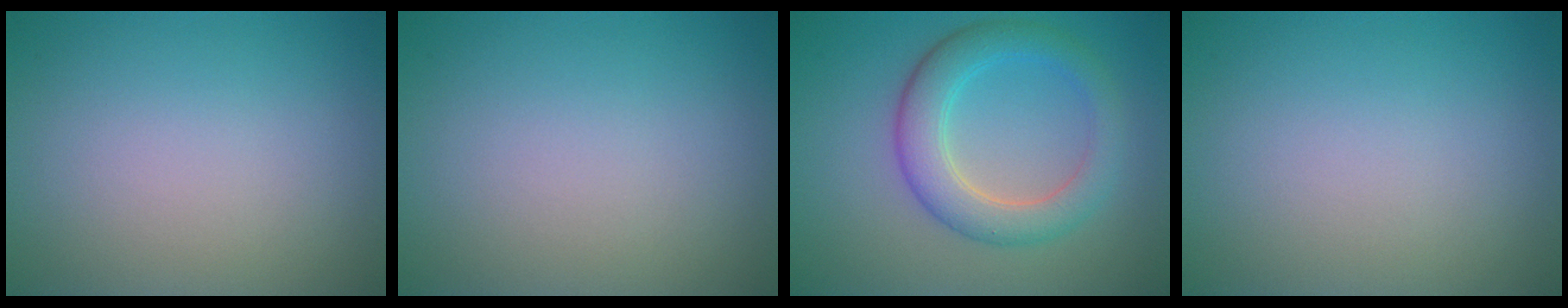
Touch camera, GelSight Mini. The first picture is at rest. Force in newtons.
{"total": 0.0}
{"total": 4.8, "press": 4.8, "slide": 0.1}
{"total": 0.0}